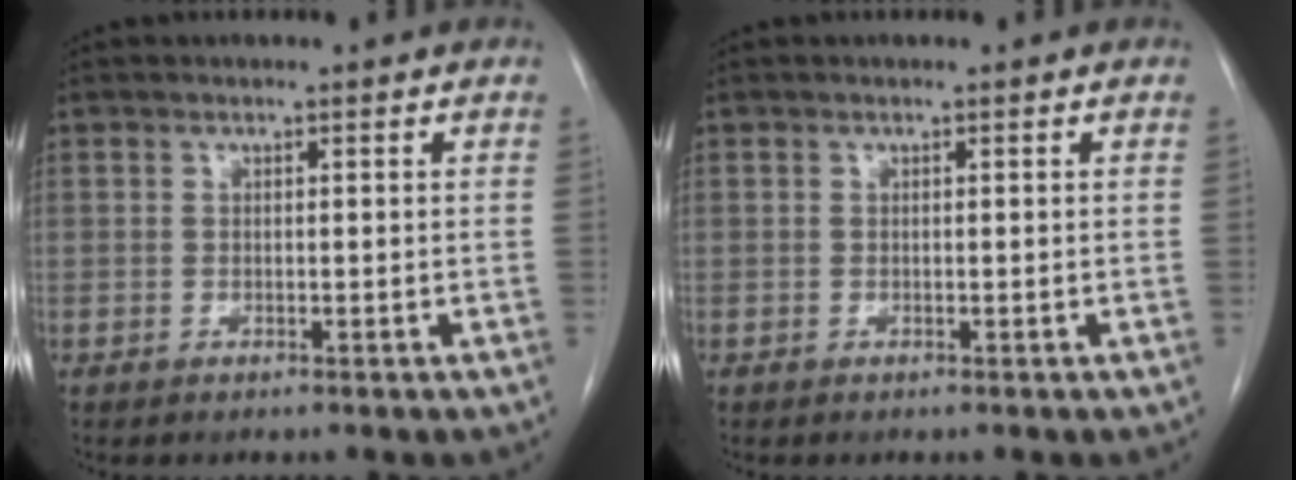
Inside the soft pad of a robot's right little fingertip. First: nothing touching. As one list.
[{"total": 0.0}]